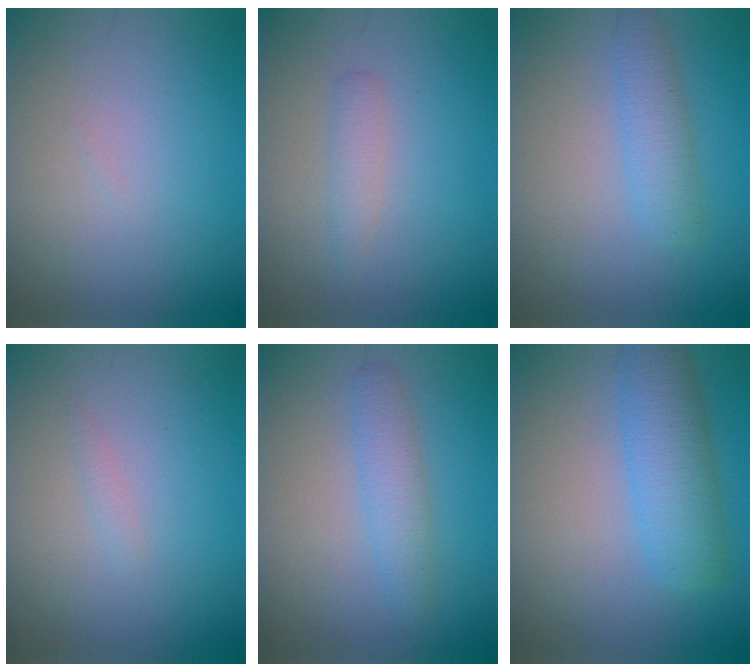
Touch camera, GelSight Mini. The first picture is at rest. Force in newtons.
{"total": 1.5, "press": 1.5, "slide": 0.0}
{"total": 2.8, "press": 2.8, "slide": 0.1}
{"total": 0.6, "press": 0.6, "slide": 0.0}
{"total": 2.4, "press": 2.4, "slide": 0.1}
{"total": 5.4, "press": 5.4, "slide": 0.2}